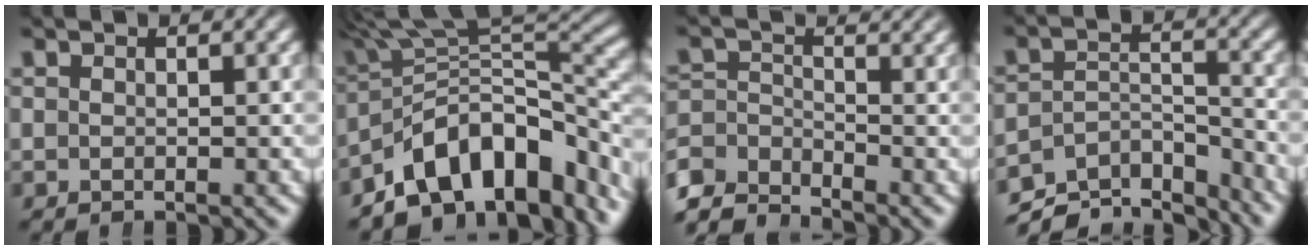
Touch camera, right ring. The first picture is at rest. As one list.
[{"total": 15.7, "force": [-4.8, 9.6, 11.4], "torque": [-0.200, -0.055, -0.051]}, {"total": 4.7, "force": [-2.9, 3.2, 1.8], "torque": [-0.048, -0.032, -0.045]}, {"total": 9.5, "force": [-7.2, 4.6, 4.1], "torque": [-0.072, -0.037, -0.106]}]